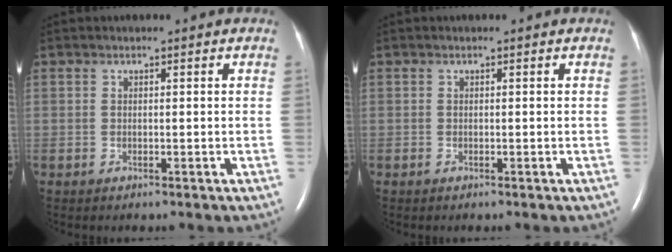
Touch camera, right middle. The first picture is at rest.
{"total": 0.0}